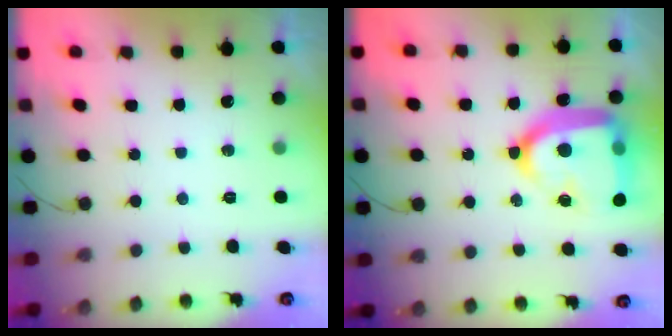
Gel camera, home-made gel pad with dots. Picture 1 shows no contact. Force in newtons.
{"total": 24.5, "press": 24.4, "slide": 2.1}